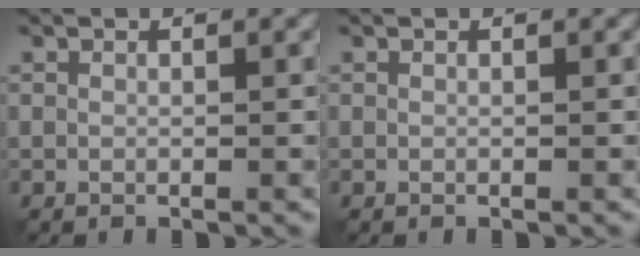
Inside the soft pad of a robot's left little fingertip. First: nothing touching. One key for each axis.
{"total": 0.0}